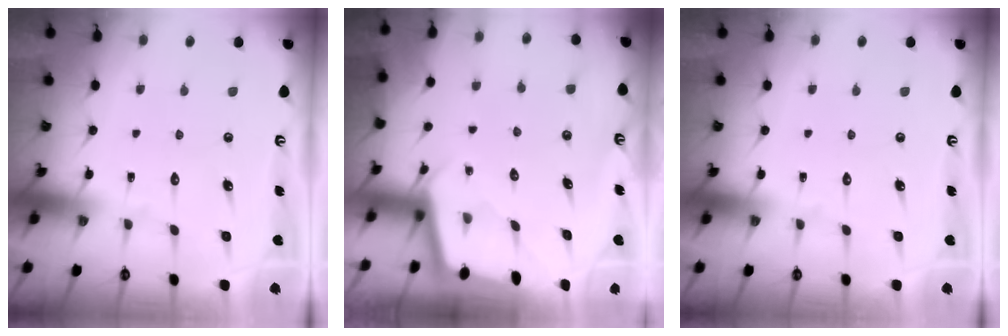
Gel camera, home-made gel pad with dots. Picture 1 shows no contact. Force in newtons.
{"total": 1.9, "press": 1.9, "slide": 0.1}
{"total": 0.0}